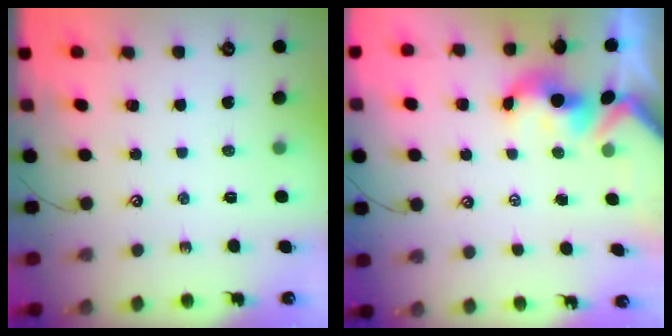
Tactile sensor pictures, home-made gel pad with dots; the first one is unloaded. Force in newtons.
{"total": 2.1, "press": 1.9, "slide": 0.7}